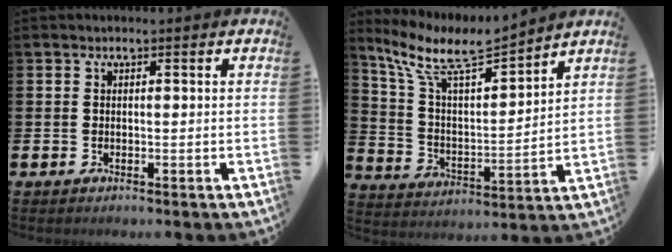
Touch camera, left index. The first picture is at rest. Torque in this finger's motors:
{"motor_torque": [0.88, -1.00, 0.34, 0.16]}